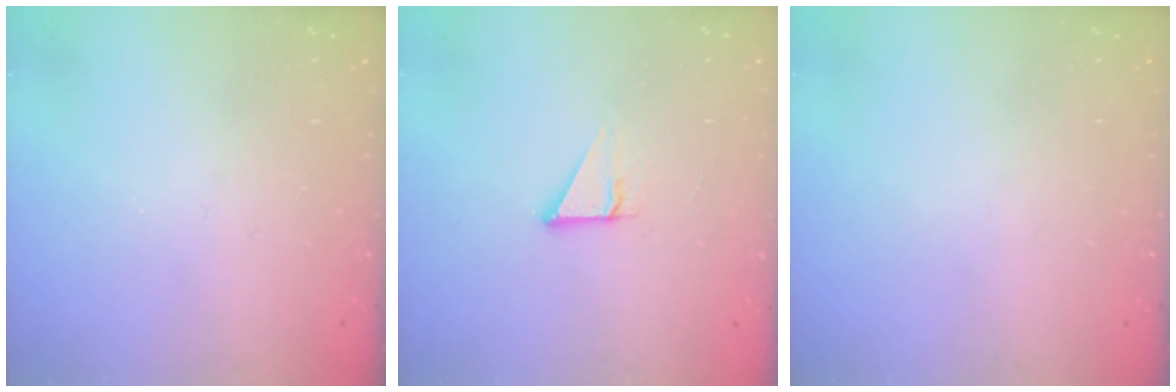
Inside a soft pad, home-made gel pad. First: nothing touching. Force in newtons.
{"total": 2.9, "press": 2.9, "slide": 0.2}
{"total": 0.0}